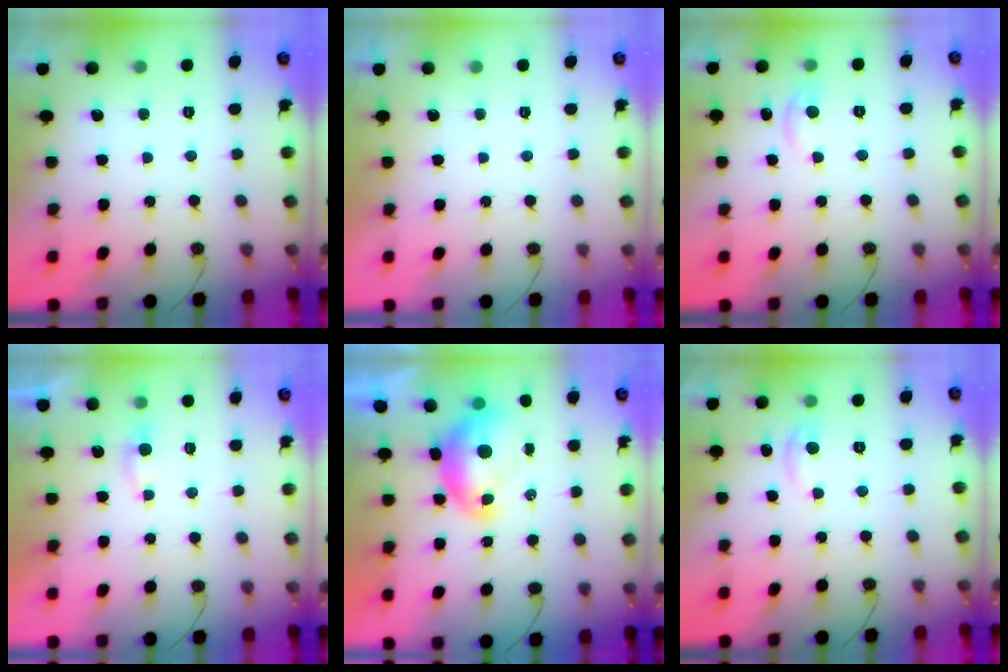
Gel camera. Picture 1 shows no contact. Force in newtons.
{"total": 0.0}
{"total": 3.0, "press": 3.0, "slide": 0.3}
{"total": 2.3, "press": 2.3, "slide": 0.3}
{"total": 7.6, "press": 7.5, "slide": 1.0}
{"total": 3.3, "press": 3.3, "slide": 0.5}